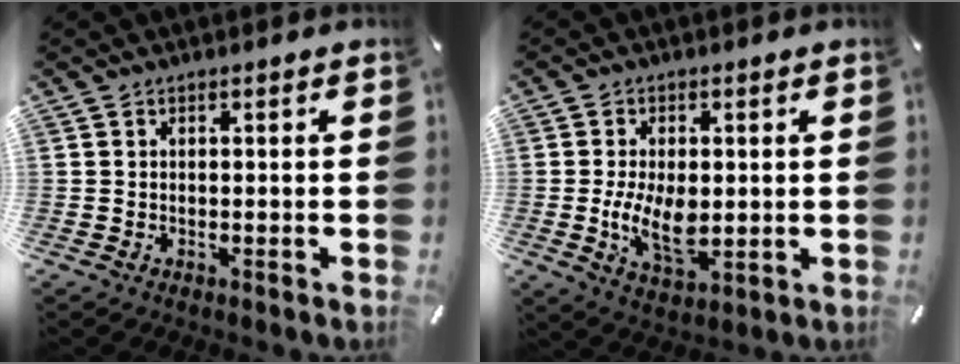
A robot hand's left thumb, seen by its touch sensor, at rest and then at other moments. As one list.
[{"total": 9.5, "force": [-0.5, 5.4, 7.8], "torque": [-0.158, -0.010, -0.010]}]